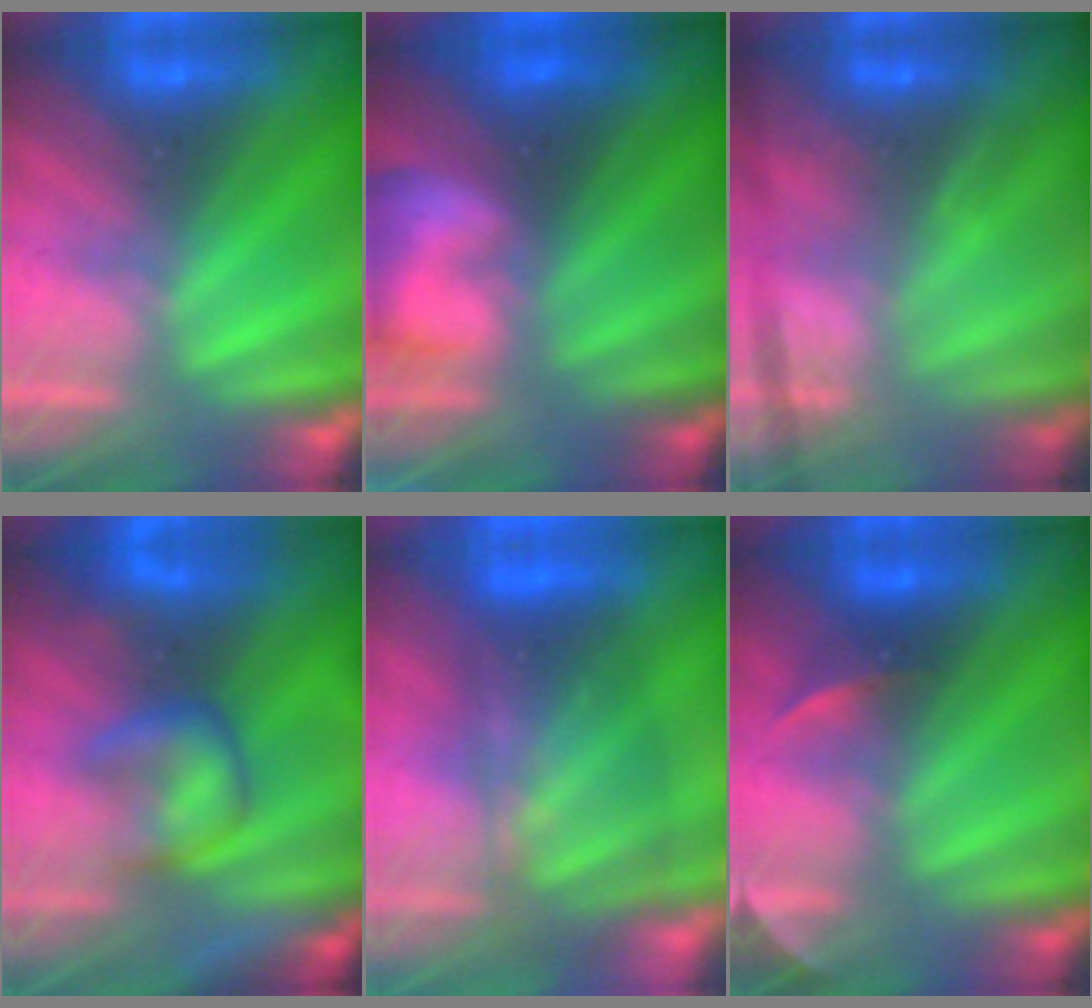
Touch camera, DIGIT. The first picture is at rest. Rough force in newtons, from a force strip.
{"total": 5.9}
{"total": 3.3}
{"total": 8.6}
{"total": 7.7}
{"total": 2.2}